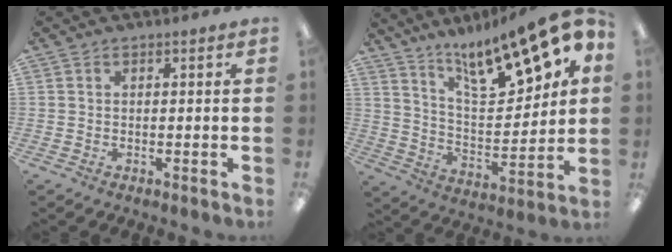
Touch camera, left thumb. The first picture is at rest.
{"total": 19.8, "force": [14.6, 5.8, 12.2], "torque": [-0.180, -0.098, 0.241]}